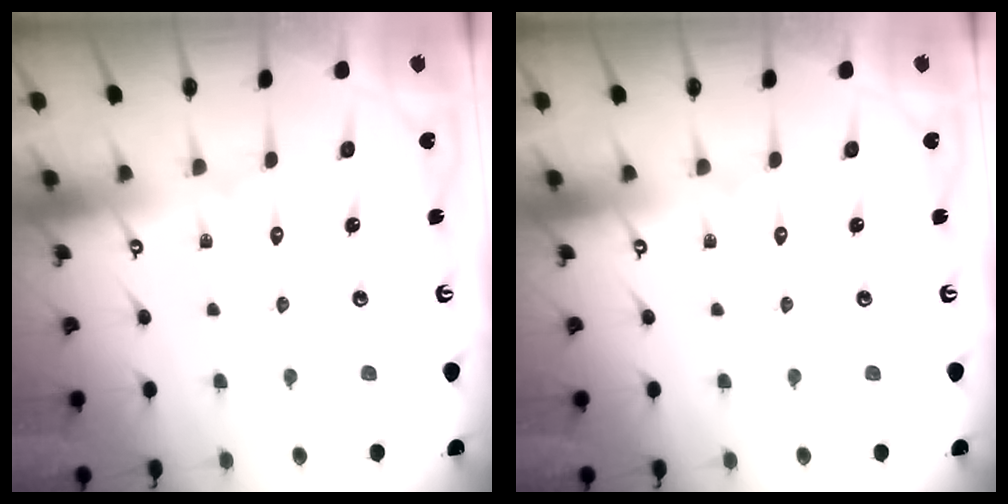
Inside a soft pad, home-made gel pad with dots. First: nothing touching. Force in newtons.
{"total": 0.0}